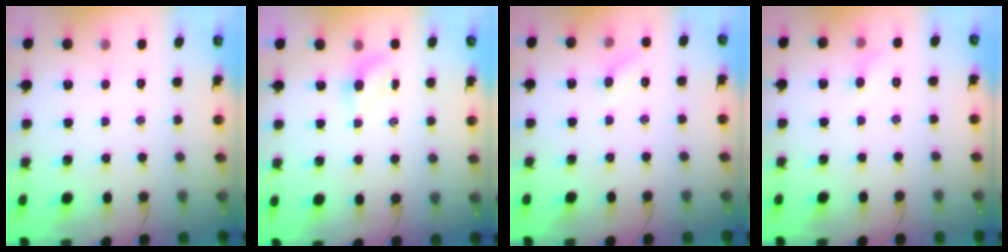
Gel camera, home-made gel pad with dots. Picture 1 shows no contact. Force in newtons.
{"total": 3.6, "press": 3.5, "slide": 1.0}
{"total": 4.4, "press": 4.2, "slide": 1.4}
{"total": 3.5, "press": 3.3, "slide": 1.1}